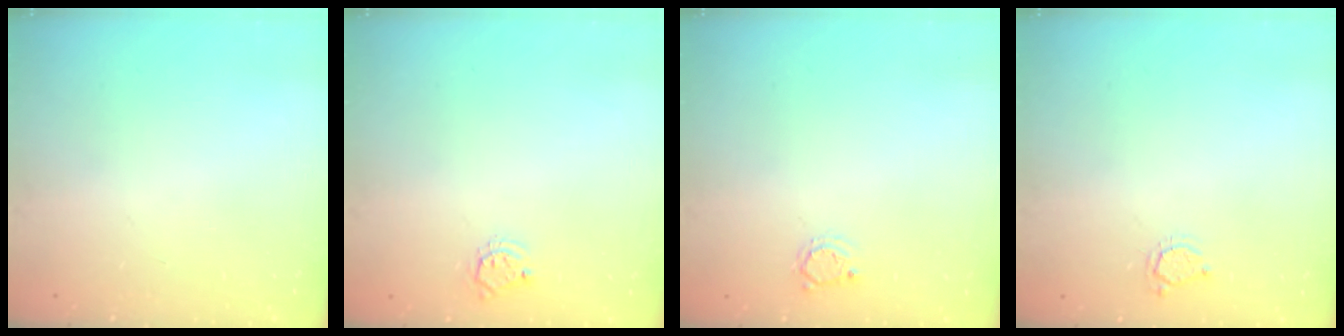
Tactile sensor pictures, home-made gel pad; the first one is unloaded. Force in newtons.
{"total": 4.8, "press": 4.8, "slide": 0.4}
{"total": 2.8, "press": 2.7, "slide": 0.4}
{"total": 3.4, "press": 3.3, "slide": 0.3}